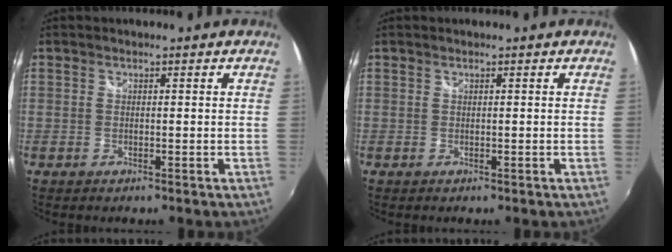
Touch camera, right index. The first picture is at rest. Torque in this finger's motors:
{"motor_torque": [-0.04, 0.03, 0.03, 0.01]}